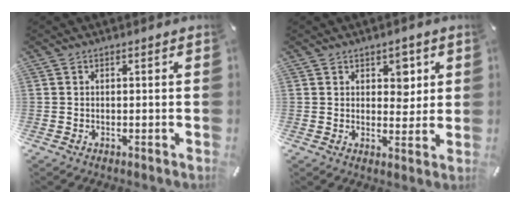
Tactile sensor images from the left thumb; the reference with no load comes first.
{"total": 4.9, "force": [2.0, 3.6, 2.5], "torque": [-0.011, -0.010, 0.026]}